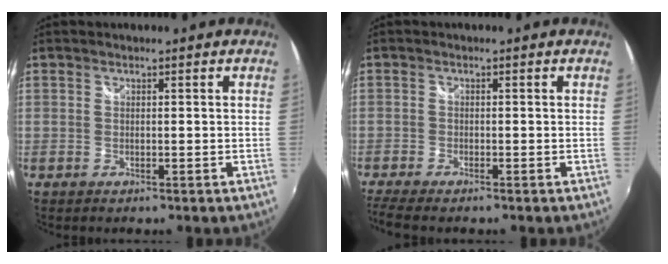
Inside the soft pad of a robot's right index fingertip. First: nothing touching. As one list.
[{"total": 4.8, "force": [-4.0, 0.8, 2.5], "torque": [-0.071, -0.020, -0.075]}]